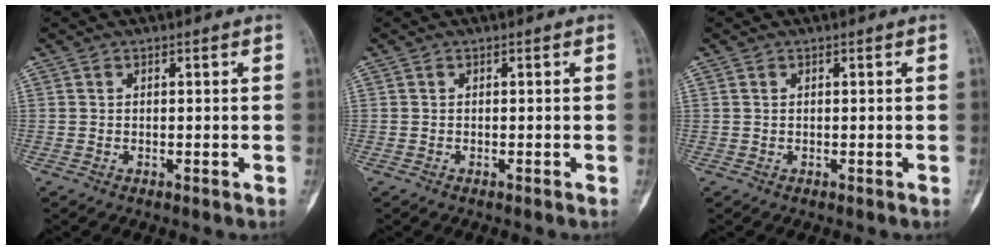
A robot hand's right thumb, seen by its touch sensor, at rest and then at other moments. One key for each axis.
{"total": 0.0}
{"total": 0.0}